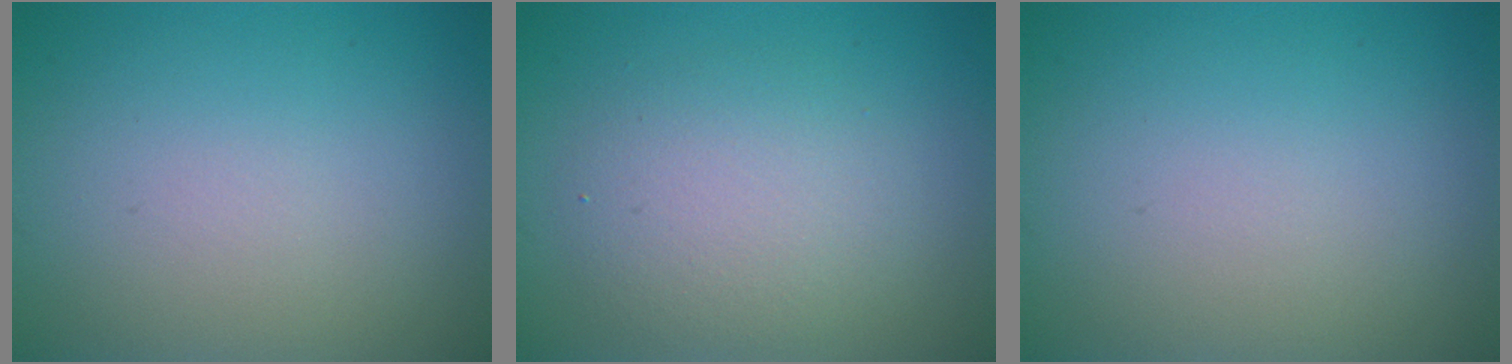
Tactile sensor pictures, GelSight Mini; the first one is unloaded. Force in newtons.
{"total": 3.8, "press": 3.8, "slide": 0.2}
{"total": 0.0}